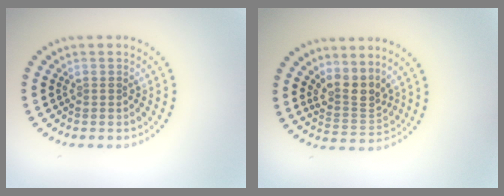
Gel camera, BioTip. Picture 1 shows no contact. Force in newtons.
{"total": 3.0, "press": 2.2, "slide": 2.0}